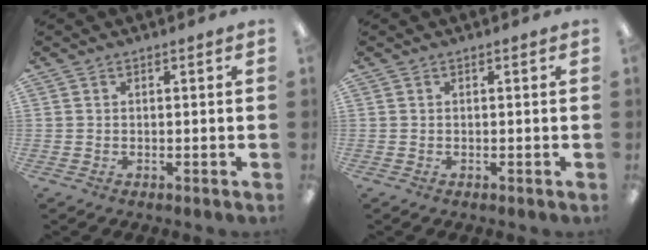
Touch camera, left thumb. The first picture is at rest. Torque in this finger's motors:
{"motor_torque": [-0.07, 0.02, 0.00, 0.00, 0.00]}